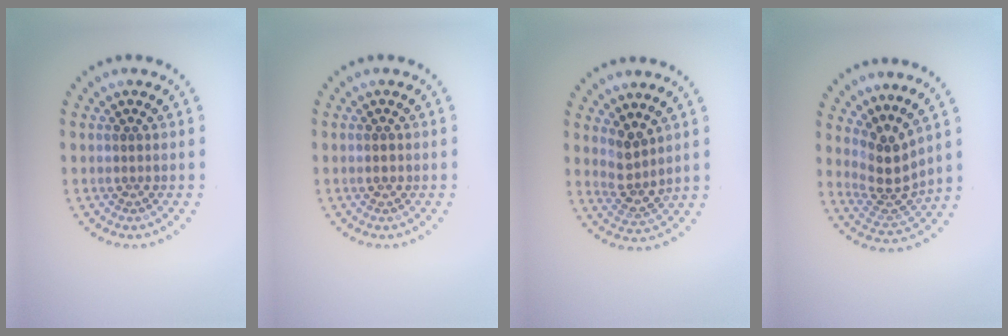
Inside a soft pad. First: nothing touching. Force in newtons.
{"total": 1.0, "press": 1.0, "slide": 0.1}
{"total": 2.7, "press": 2.0, "slide": 1.8}
{"total": 3.5, "press": 2.6, "slide": 2.3}